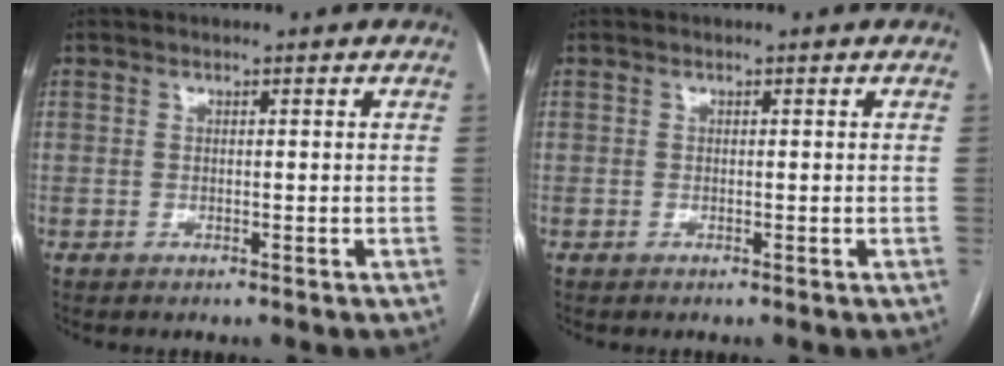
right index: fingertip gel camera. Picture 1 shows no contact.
{"total": 0.0}